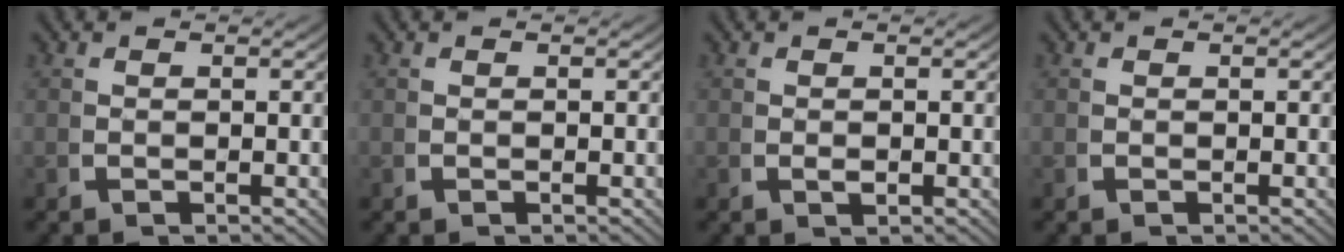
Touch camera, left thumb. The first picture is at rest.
{"total": 0.0}
{"total": 0.7, "force": [0.0, 0.5, 0.6], "torque": [-0.013, -0.003, 0.002]}
{"total": 0.0}